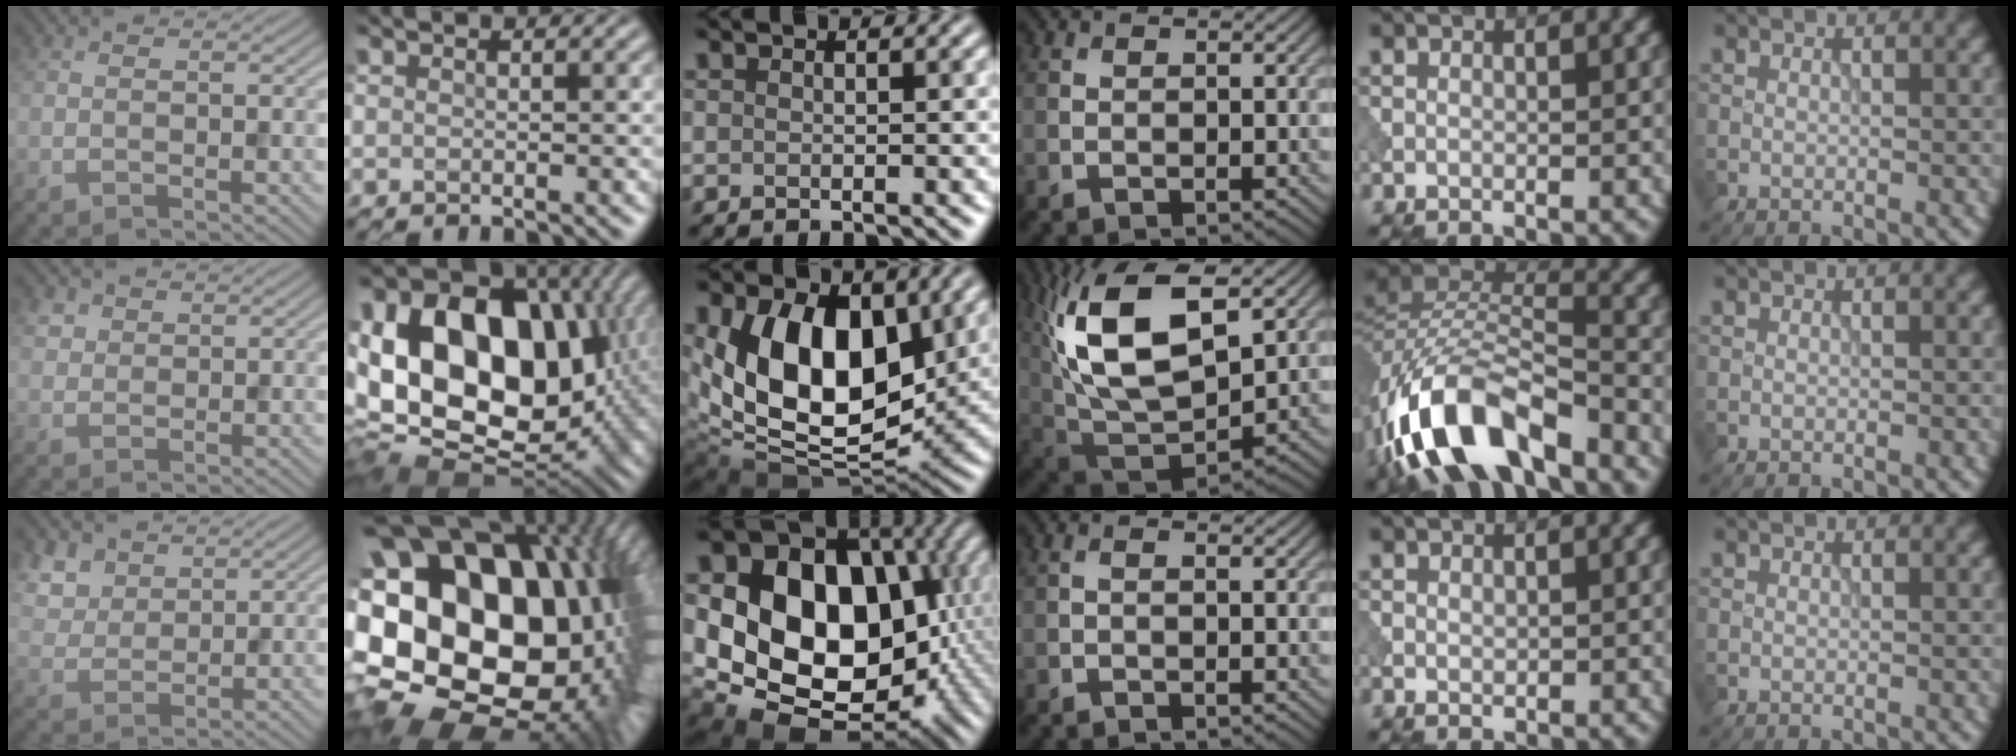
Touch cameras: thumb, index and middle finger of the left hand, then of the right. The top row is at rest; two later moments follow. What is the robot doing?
{"motion": "insert", "object": "peg toy"}